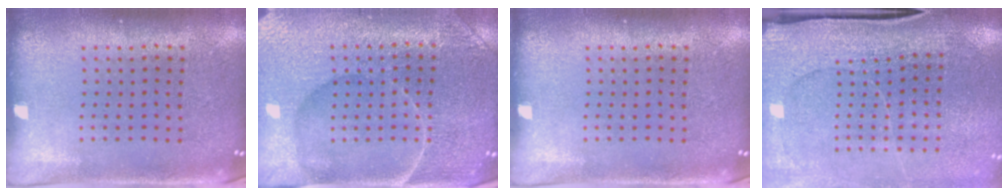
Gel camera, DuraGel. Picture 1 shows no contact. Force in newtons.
{"total": 4.6, "press": 4.4, "slide": 1.1}
{"total": 0.0}
{"total": 3.0, "press": 2.8, "slide": 1.1}